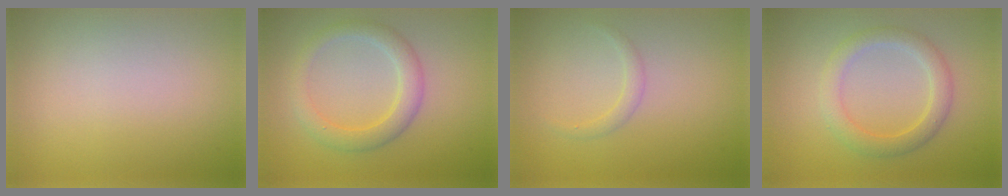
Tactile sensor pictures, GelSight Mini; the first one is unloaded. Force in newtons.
{"total": 2.9, "press": 2.9, "slide": 0.2}
{"total": 1.0, "press": 1.0, "slide": 0.0}
{"total": 2.9, "press": 2.9, "slide": 0.2}